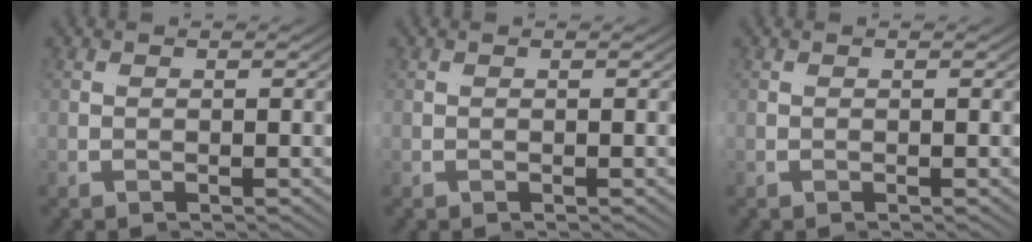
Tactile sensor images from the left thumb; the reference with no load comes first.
{"total": 0.0}
{"total": 0.0}